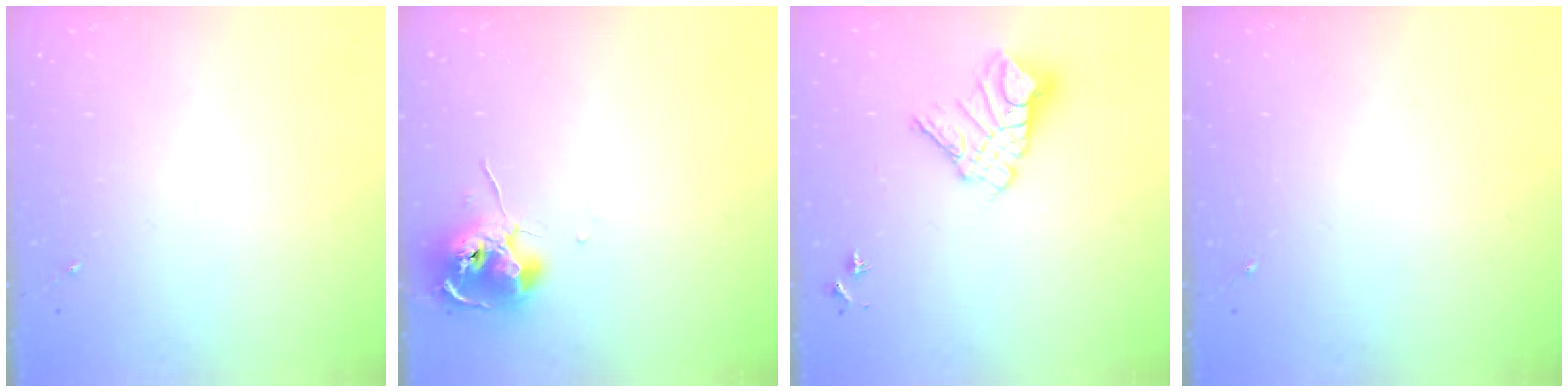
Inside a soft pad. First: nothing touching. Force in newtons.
{"total": 10.5, "press": 10.4, "slide": 1.0}
{"total": 11.7, "press": 11.7, "slide": 1.2}
{"total": 0.0}